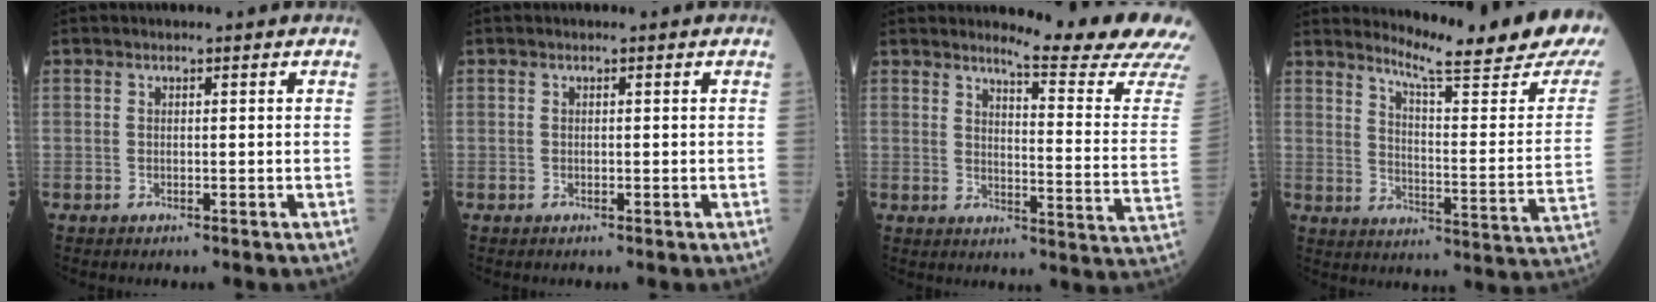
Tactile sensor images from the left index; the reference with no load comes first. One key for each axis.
{"total": 0.0}
{"total": 15.1, "fx": 14.4, "fy": -2.2, "fz": 3.9, "tx": -0.058, "ty": -0.128, "tz": 0.160}
{"total": 18.7, "fx": 16.5, "fy": -1.0, "fz": 8.8, "tx": -0.131, "ty": -0.101, "tz": 0.209}